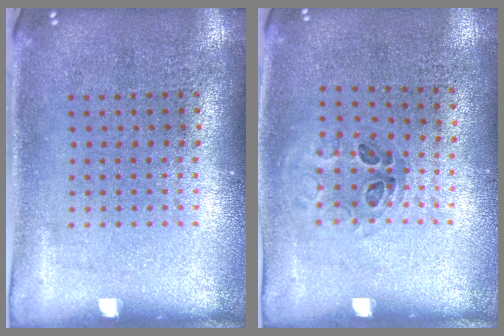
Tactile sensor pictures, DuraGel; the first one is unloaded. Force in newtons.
{"total": 1.1, "press": 0.7, "slide": 0.8}